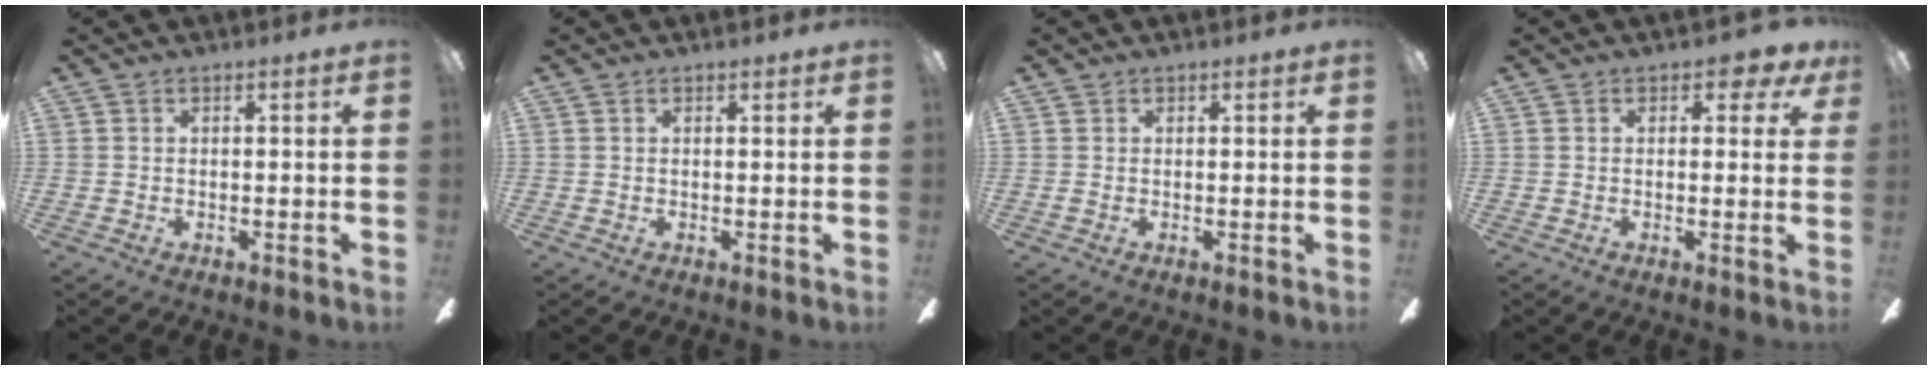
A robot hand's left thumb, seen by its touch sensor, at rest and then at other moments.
{"total": 0.5, "force": [0.4, 0.3, 0.1], "torque": [-0.001, 0.003, 0.006]}
{"total": 0.6, "force": [0.2, 0.6, 0.1], "torque": [0.000, 0.004, 0.003]}
{"total": 3.3, "force": [1.7, 1.9, 2.1], "torque": [-0.018, -0.001, 0.027]}